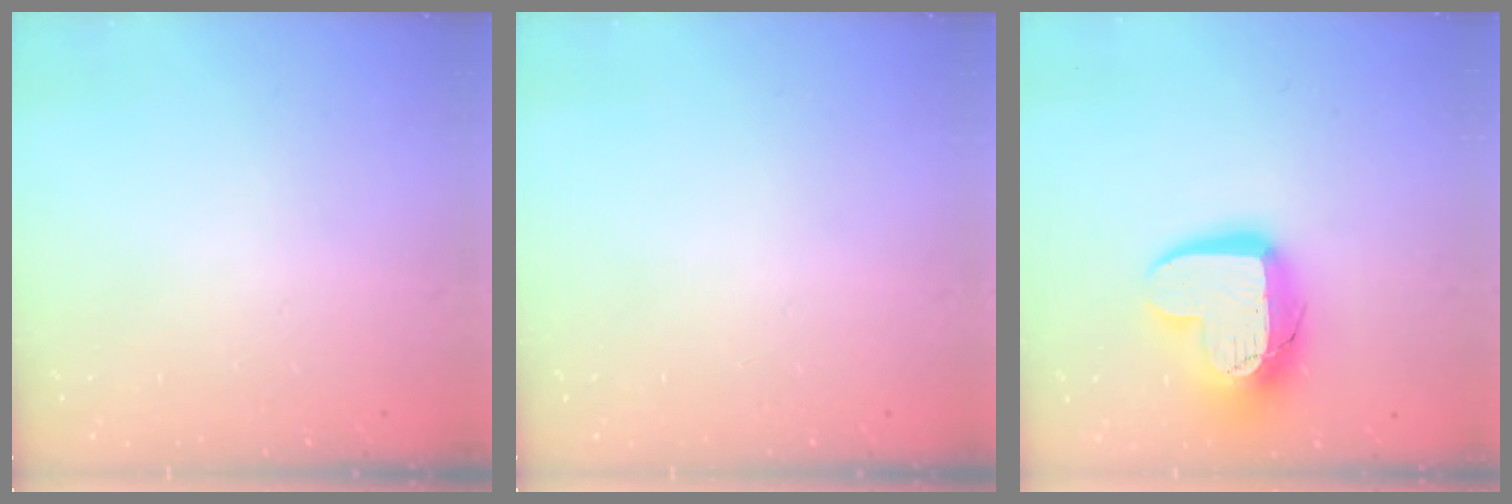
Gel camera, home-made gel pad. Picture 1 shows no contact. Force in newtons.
{"total": 0.0}
{"total": 16.1, "press": 16.1, "slide": 1.1}